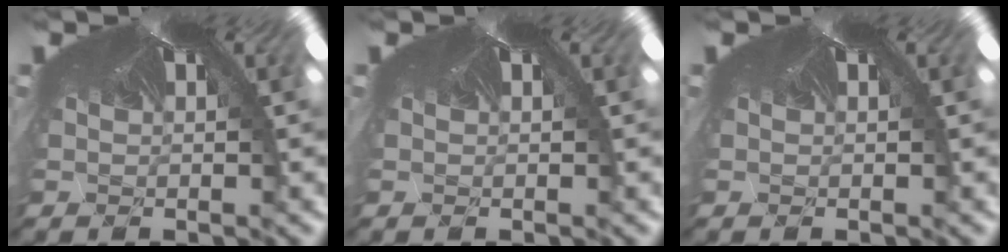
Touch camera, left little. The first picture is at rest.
{"total": 0.0}
{"total": 0.0}